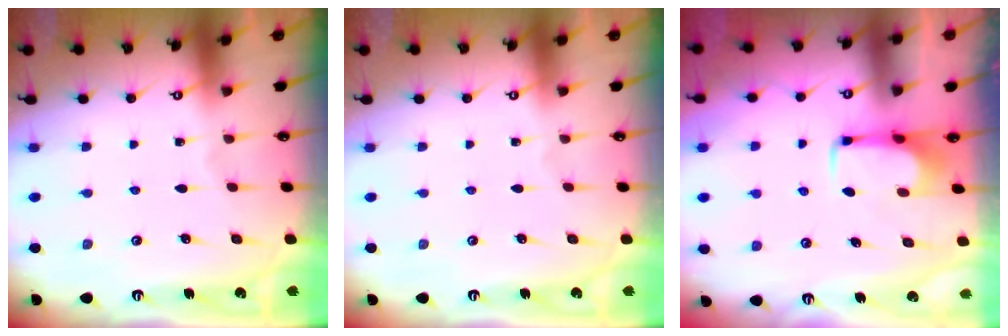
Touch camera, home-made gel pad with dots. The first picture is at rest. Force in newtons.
{"total": 0.0}
{"total": 1.7, "press": 1.6, "slide": 0.4}